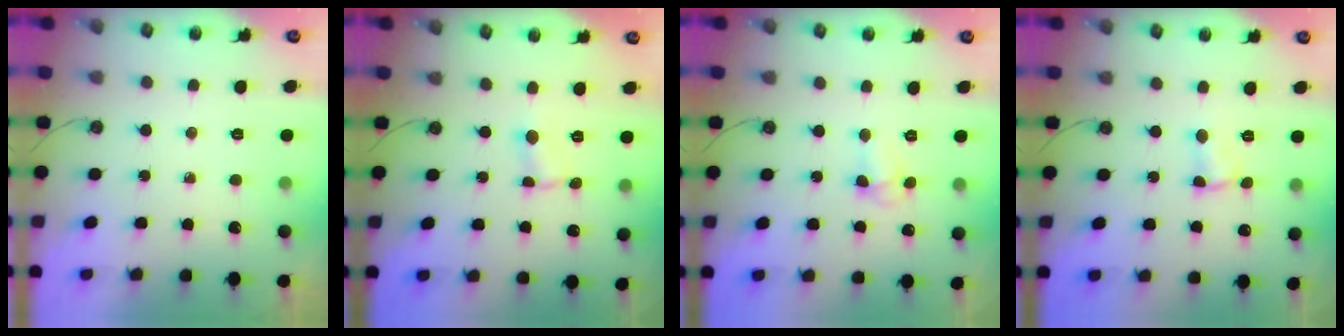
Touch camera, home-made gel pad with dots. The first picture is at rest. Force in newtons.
{"total": 1.2, "press": 1.2, "slide": 0.2}
{"total": 3.4, "press": 3.4, "slide": 0.5}
{"total": 1.7, "press": 1.7, "slide": 0.3}